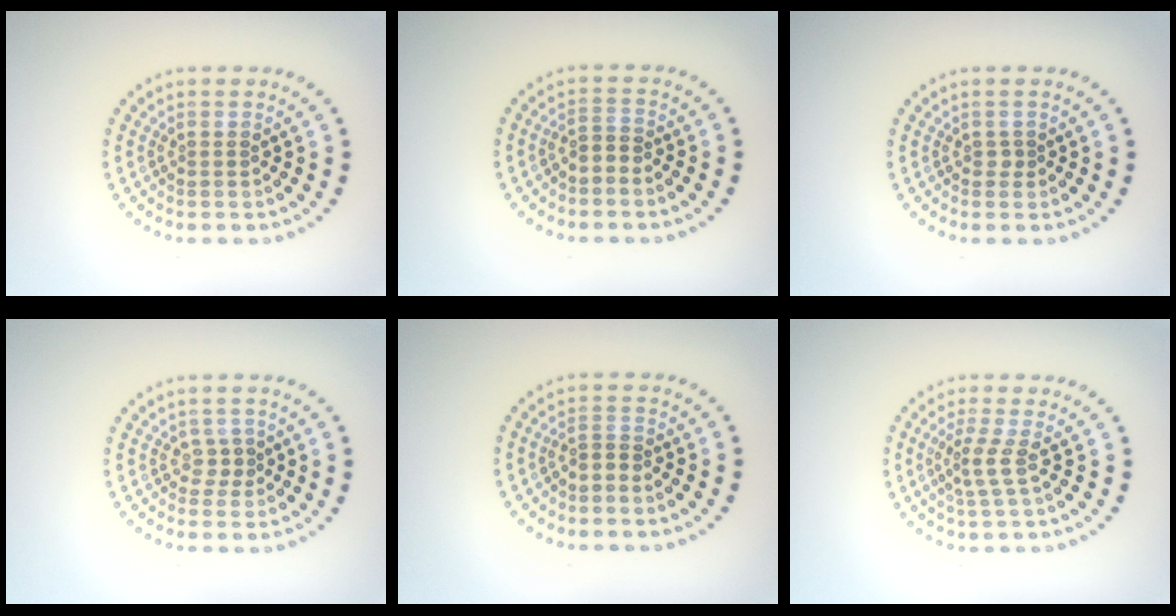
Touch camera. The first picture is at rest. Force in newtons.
{"total": 1.7, "press": 1.4, "slide": 1.0}
{"total": 0.5, "press": 0.4, "slide": 0.3}
{"total": 1.2, "press": 0.9, "slide": 0.7}
{"total": 1.2, "press": 0.7, "slide": 1.0}
{"total": 2.0, "press": 1.4, "slide": 1.5}